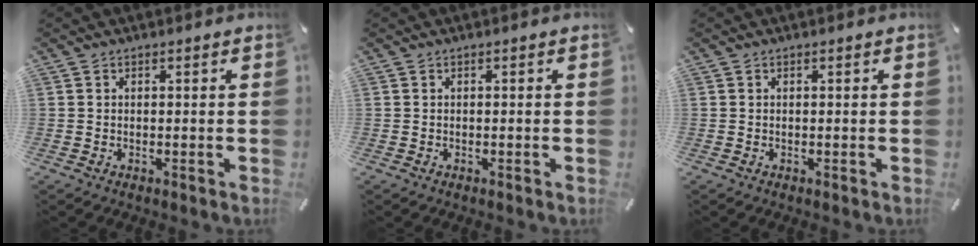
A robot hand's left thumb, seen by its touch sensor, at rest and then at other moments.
{"total": 0.0}
{"total": 0.0}